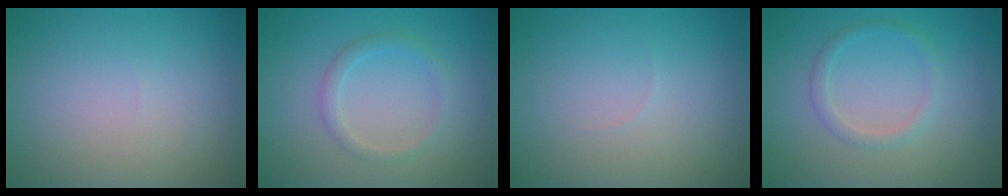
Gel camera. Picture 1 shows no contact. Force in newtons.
{"total": 1.5, "press": 1.5, "slide": 0.1}
{"total": 0.0}
{"total": 1.5, "press": 1.5, "slide": 0.1}